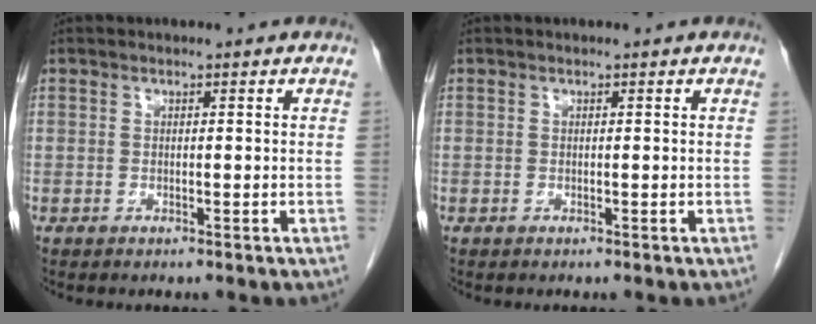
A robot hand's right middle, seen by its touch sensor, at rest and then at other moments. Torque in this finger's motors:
{"motor_torque": [-0.03, -0.03, 0.01, 0.00]}